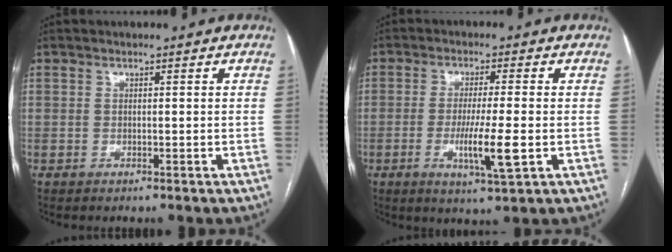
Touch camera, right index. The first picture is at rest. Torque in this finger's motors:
{"motor_torque": [0.27, -0.11, 0.20, 0.05]}